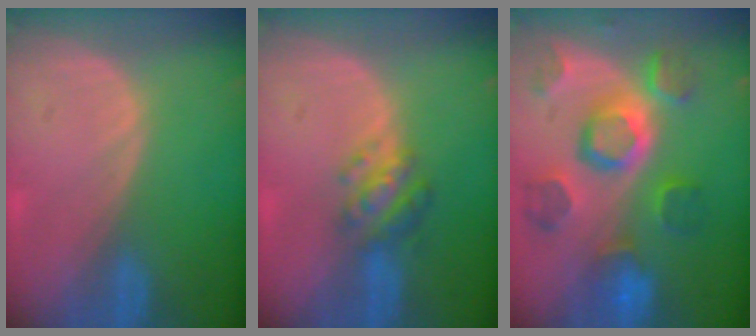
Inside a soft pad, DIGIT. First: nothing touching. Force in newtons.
{"total": 4.7, "press": 4.7, "slide": 0.4}
{"total": 11.4, "press": 10.1, "slide": 5.2}